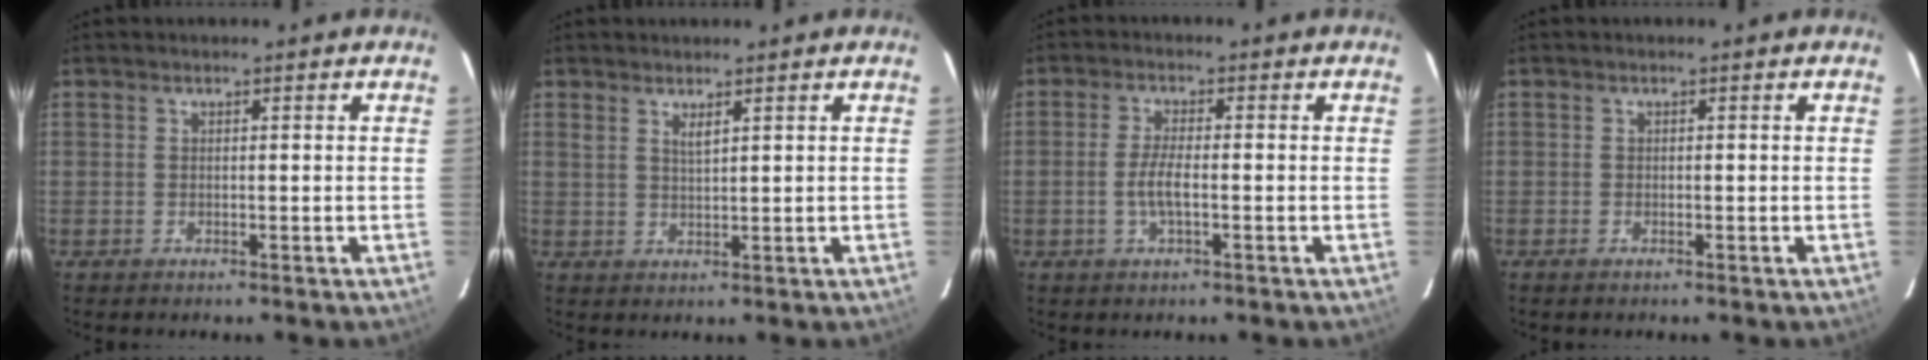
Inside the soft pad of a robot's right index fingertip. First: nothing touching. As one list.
[{"total": 1.8, "force": [1.3, 0.3, 1.2], "torque": [-0.023, -0.001, 0.023]}, {"total": 4.0, "force": [-1.1, 0.8, 3.8], "torque": [-0.076, -0.001, -0.020]}, {"total": 0.6, "force": [-0.5, 0.3, 0.2], "torque": [-0.006, -0.002, -0.011]}]